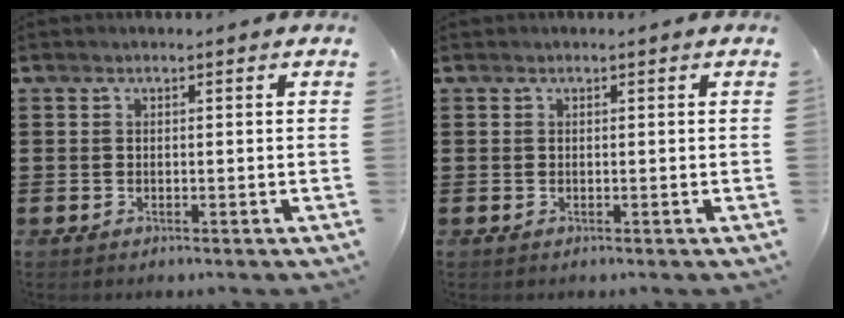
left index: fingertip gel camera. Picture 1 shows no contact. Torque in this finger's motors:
{"motor_torque": [-0.06, -0.18, -0.11, 0.00]}